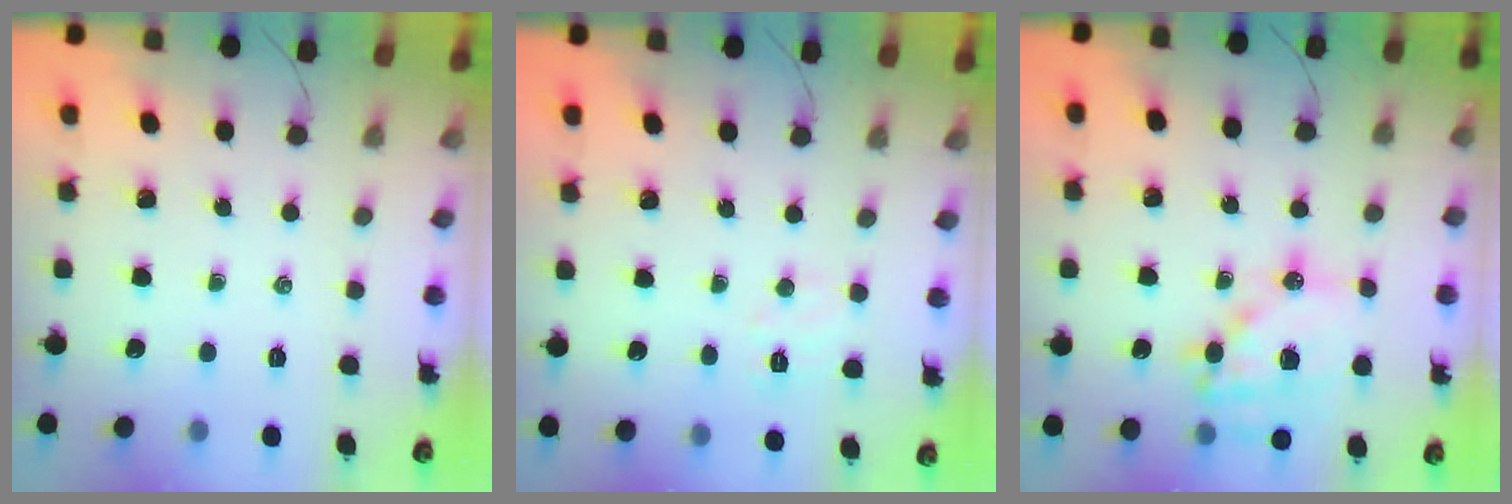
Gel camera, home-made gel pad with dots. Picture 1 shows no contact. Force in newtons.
{"total": 5.8, "press": 5.7, "slide": 1.3}
{"total": 17.2, "press": 16.8, "slide": 3.4}